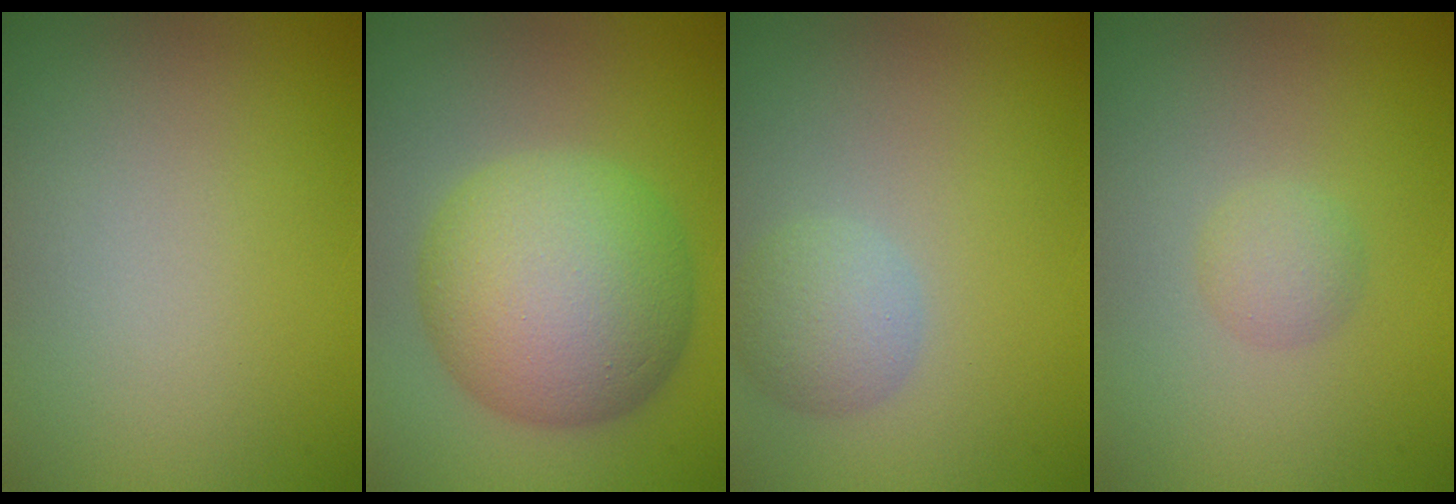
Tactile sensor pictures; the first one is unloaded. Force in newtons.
{"total": 10.4, "press": 10.4, "slide": 0.3}
{"total": 2.7, "press": 2.7, "slide": 0.1}
{"total": 1.5, "press": 1.5, "slide": 0.1}